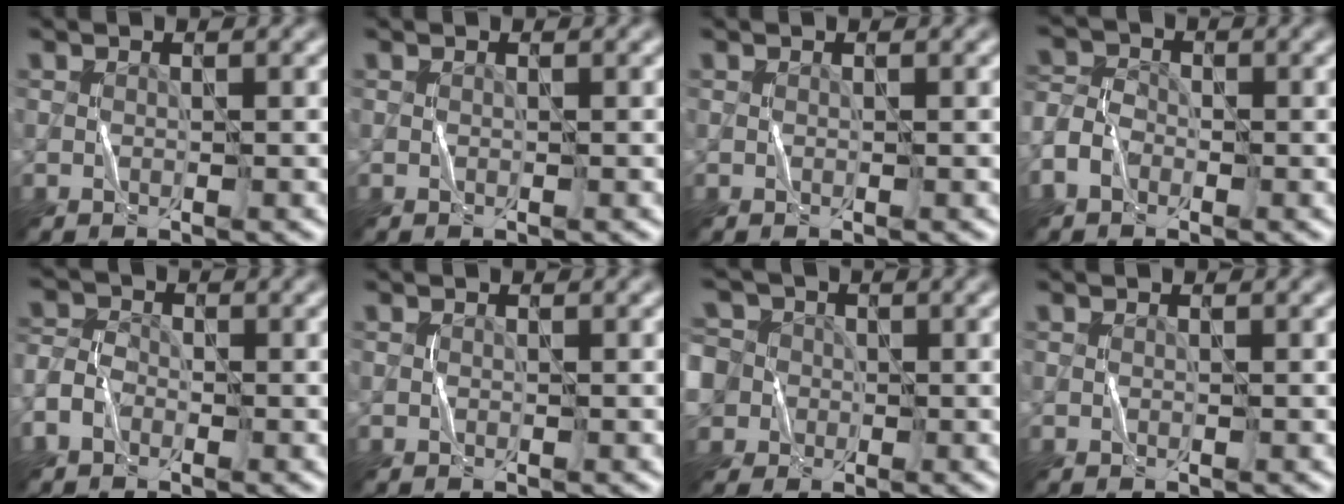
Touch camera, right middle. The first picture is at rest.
{"total": 0.0}
{"total": 0.0}
{"total": 2.8, "force": [-1.5, 2.0, 1.3], "torque": [-0.029, 0.005, -0.040]}
{"total": 2.4, "force": [-1.4, 1.6, 1.1], "torque": [-0.023, 0.005, -0.038]}
{"total": 0.0}
{"total": 9.2, "force": [-0.8, 8.5, 3.4], "torque": [-0.081, 0.025, -0.060]}
{"total": 0.0}